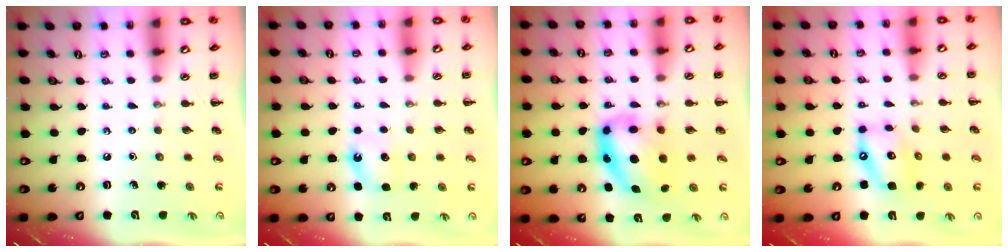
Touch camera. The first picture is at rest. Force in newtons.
{"total": 5.0, "press": 4.7, "slide": 1.6}
{"total": 9.8, "press": 9.5, "slide": 2.5}
{"total": 12.3, "press": 12.0, "slide": 2.5}